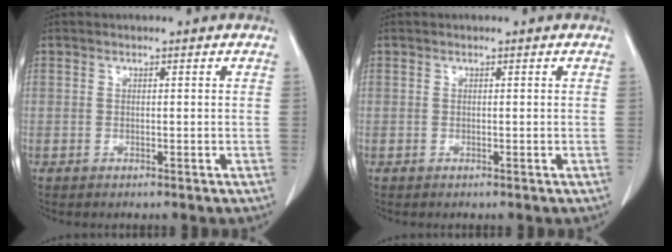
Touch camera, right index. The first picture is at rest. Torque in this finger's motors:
{"motor_torque": [0.01, -0.01, 0.00, 0.00]}